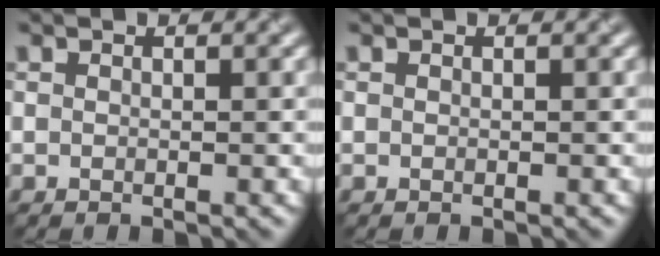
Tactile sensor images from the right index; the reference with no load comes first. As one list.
[{"total": 0.0}]